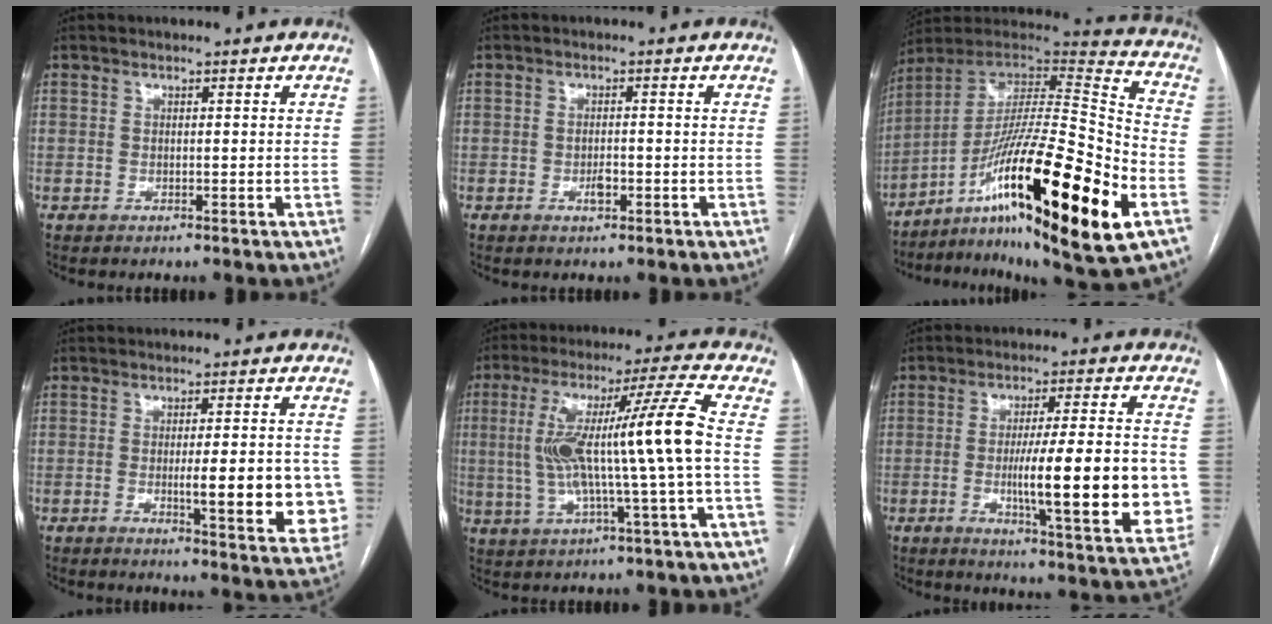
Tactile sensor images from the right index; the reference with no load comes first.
{"total": 1.9, "force": [-0.8, 0.6, 1.6], "torque": [-0.029, 0.001, -0.012]}
{"total": 29.7, "force": [-11.3, 3.5, 27.2], "torque": [-0.434, -0.029, -0.187]}
{"total": 11.7, "force": [-1.7, 2.2, 11.3], "torque": [-0.121, -0.010, -0.018]}
{"total": 15.0, "force": [-0.3, -0.8, 15.0], "torque": [-0.278, 0.024, -0.007]}
{"total": 17.9, "force": [-2.3, 1.9, 17.7], "torque": [-0.230, -0.007, -0.028]}